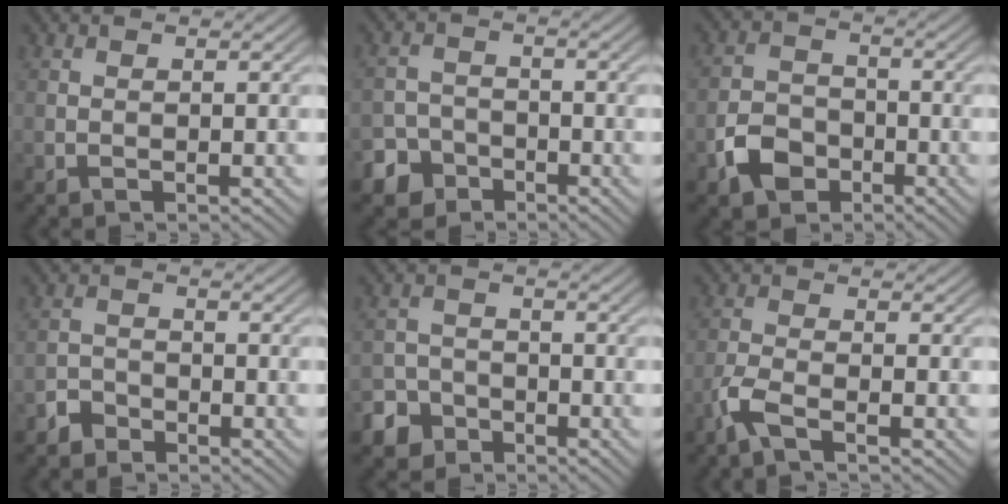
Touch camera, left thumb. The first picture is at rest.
{"total": 4.8, "force": [-3.3, 3.4, 0.9], "torque": [-0.008, -0.003, -0.066]}
{"total": 5.3, "force": [-2.8, 3.7, 2.6], "torque": [-0.056, -0.001, -0.064]}
{"total": 2.3, "force": [-1.8, 1.3, 0.4], "torque": [-0.002, 0.004, -0.044]}
{"total": 4.2, "force": [-2.9, 2.8, 0.9], "torque": [-0.017, -0.002, -0.060]}
{"total": 3.2, "force": [-2.2, 0.6, 2.3], "torque": [-0.055, -0.003, -0.057]}